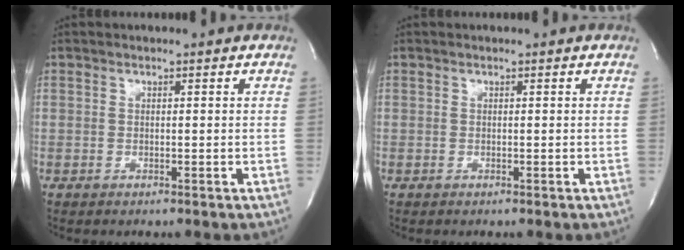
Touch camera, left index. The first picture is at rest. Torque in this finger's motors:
{"motor_torque": [0.00, 0.00, 0.00, 0.01]}